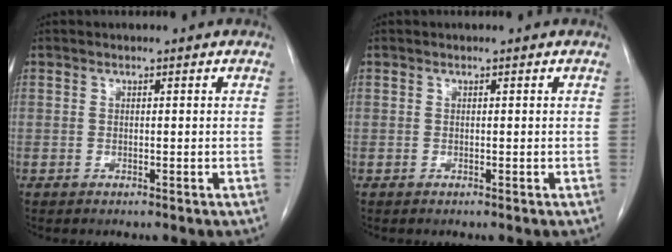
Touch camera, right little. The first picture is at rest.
{"total": 0.0}